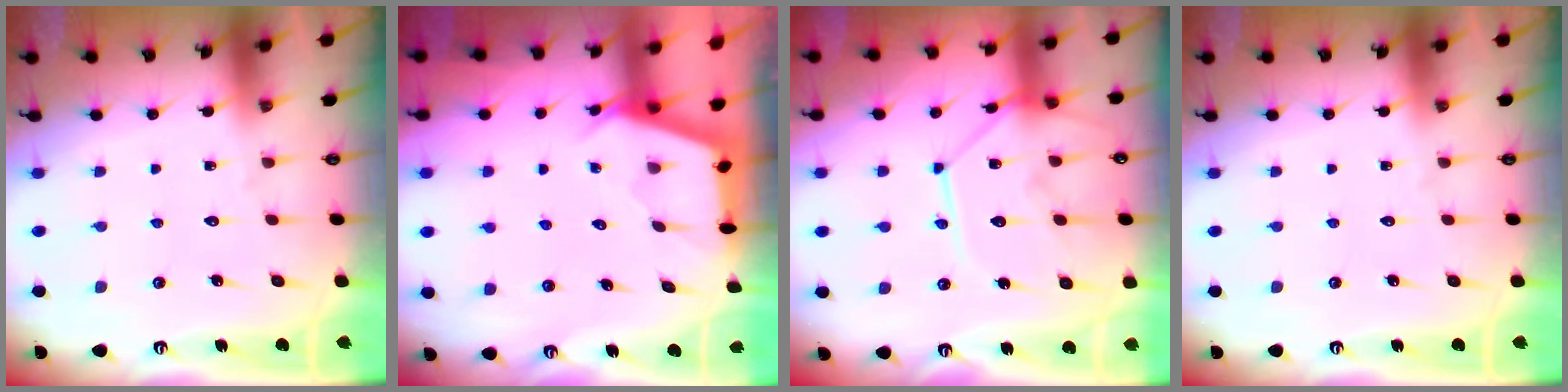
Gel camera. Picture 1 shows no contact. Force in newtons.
{"total": 2.7, "press": 2.7, "slide": 0.3}
{"total": 13.4, "press": 13.2, "slide": 1.7}
{"total": 0.0}